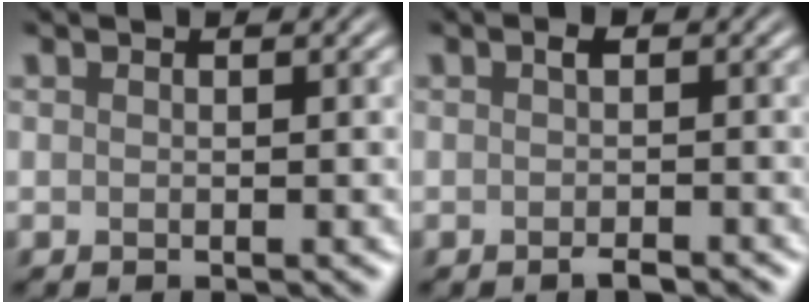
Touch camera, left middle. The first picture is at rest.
{"total": 1.7, "force": [-0.7, 0.6, 1.4], "torque": [-0.022, -0.002, -0.012]}